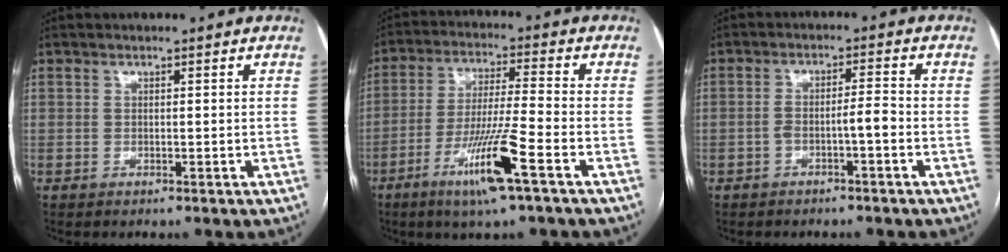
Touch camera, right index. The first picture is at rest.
{"total": 11.5, "force": [-5.7, -0.4, 9.9], "torque": [-0.193, -0.018, -0.107]}
{"total": 3.4, "force": [-1.5, 0.3, 3.0], "torque": [-0.050, 0.014, -0.023]}